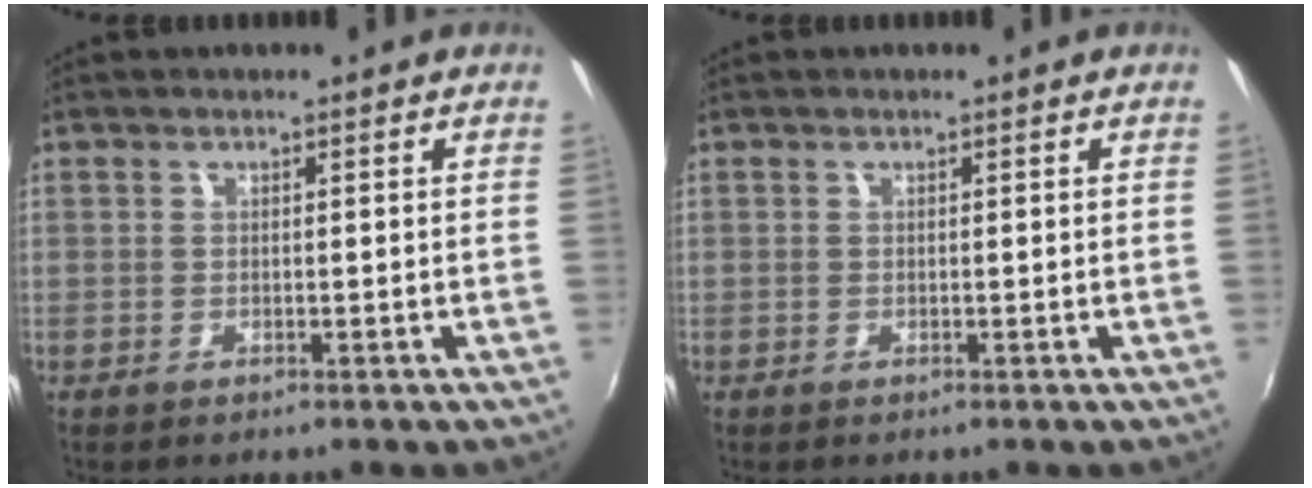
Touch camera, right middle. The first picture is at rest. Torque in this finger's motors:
{"motor_torque": [-0.01, -0.01, -0.01, 0.01]}